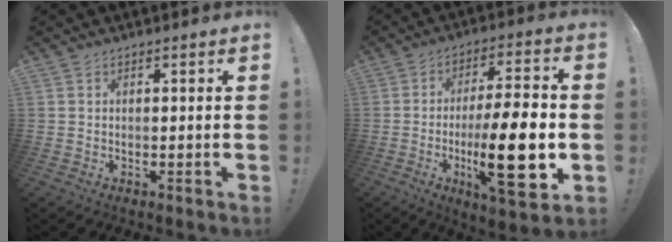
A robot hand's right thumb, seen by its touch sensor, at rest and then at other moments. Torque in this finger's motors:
{"motor_torque": [2.12, 2.89, 1.44, -1.31, 0.63]}